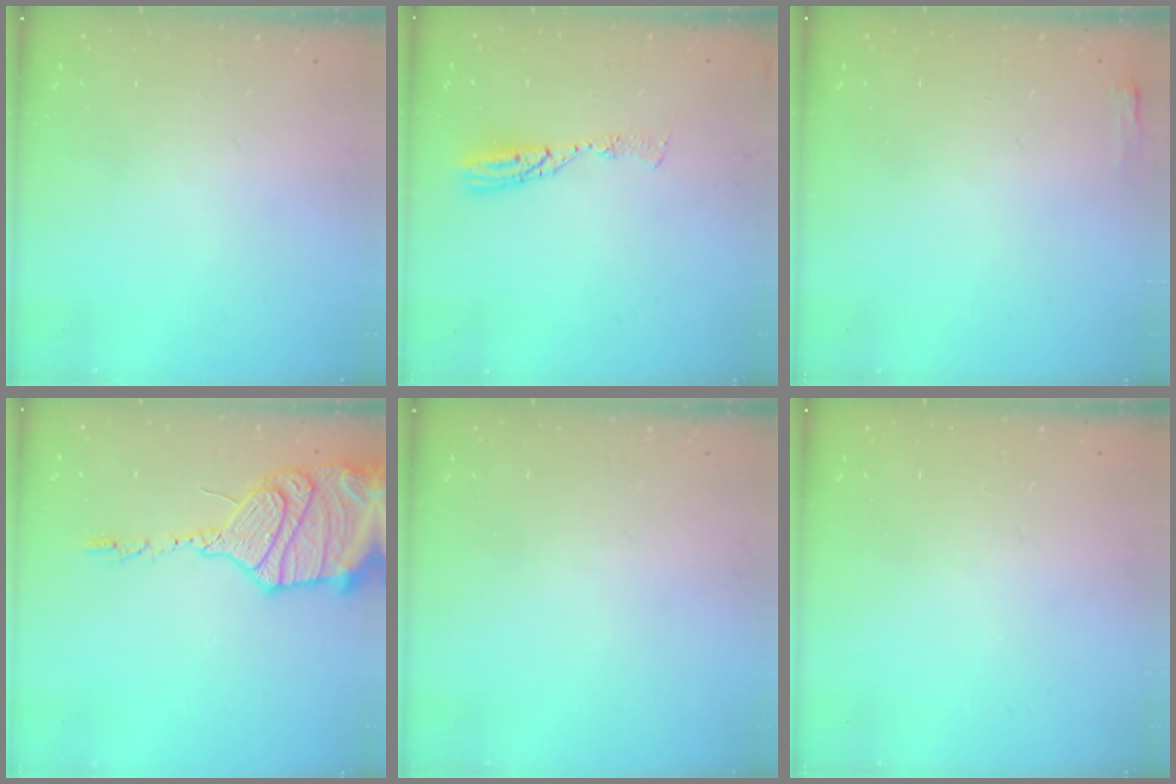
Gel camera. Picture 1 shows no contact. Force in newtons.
{"total": 7.8, "press": 7.8, "slide": 0.8}
{"total": 2.7, "press": 2.6, "slide": 0.8}
{"total": 20.5, "press": 19.8, "slide": 5.4}
{"total": 0.0}
{"total": 0.0}